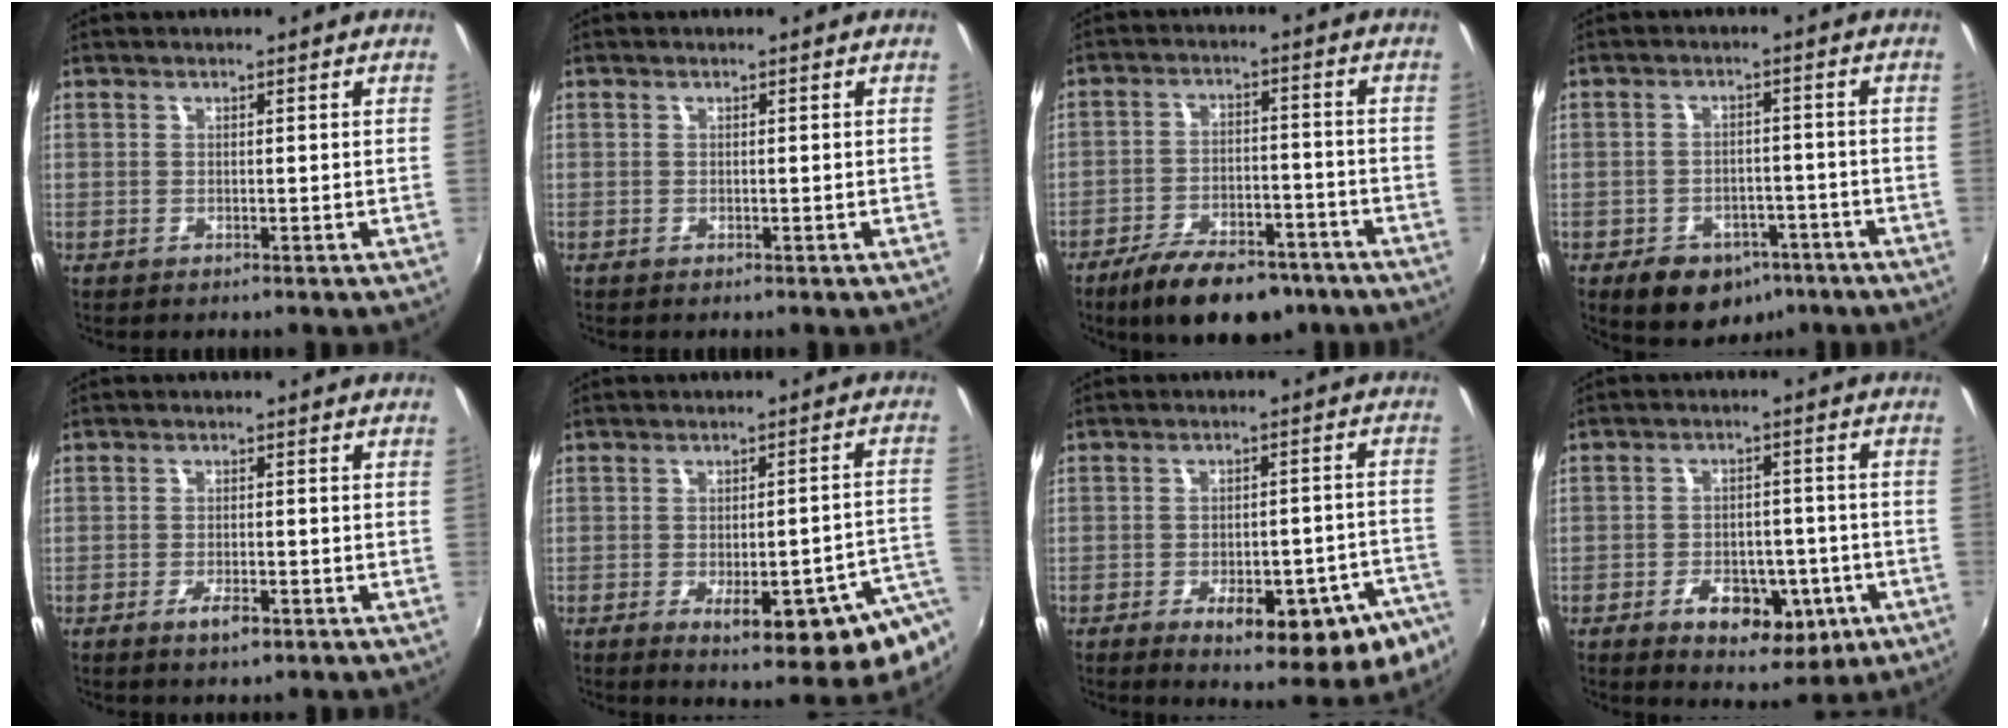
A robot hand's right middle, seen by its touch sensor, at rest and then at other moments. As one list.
[{"total": 0.0}, {"total": 14.8, "force": [-10.8, 5.9, 8.2], "torque": [-0.161, -0.011, -0.163]}, {"total": 10.3, "force": [-6.4, 6.7, 4.5], "torque": [-0.095, 0.013, -0.074]}, {"total": 3.4, "force": [-2.0, 1.0, 2.6], "torque": [-0.056, -0.005, -0.036]}, {"total": 13.8, "force": [-5.1, 2.4, 12.6], "torque": [-0.153, -0.020, -0.056]}, {"total": 15.9, "force": [-9.5, 5.4, 11.5], "torque": [-0.151, -0.009, -0.114]}, {"total": 11.9, "force": [-5.6, 6.8, 8.0], "torque": [-0.149, 0.001, -0.066]}]